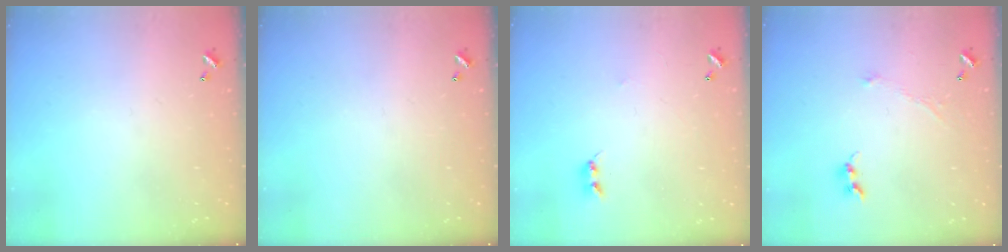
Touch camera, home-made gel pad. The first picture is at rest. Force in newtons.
{"total": 0.0}
{"total": 2.2, "press": 2.2, "slide": 0.4}
{"total": 1.2, "press": 1.2, "slide": 0.1}